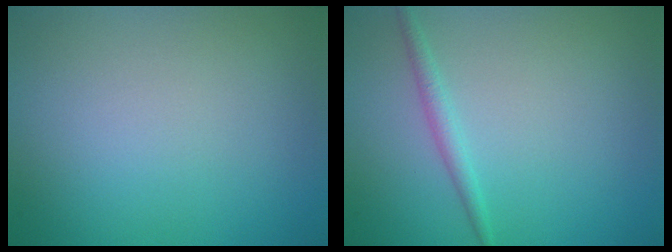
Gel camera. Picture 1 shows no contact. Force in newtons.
{"total": 1.3, "press": 1.3, "slide": 0.1}